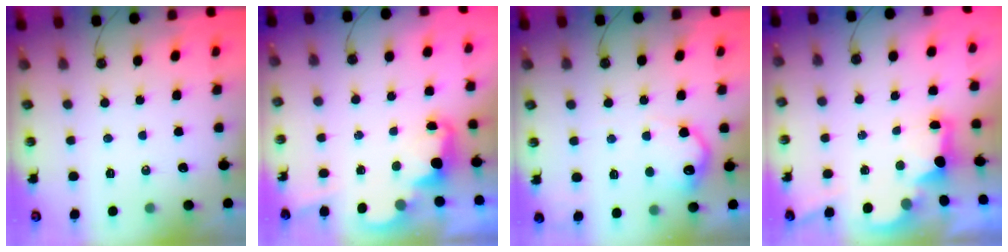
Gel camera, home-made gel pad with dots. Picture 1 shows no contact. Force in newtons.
{"total": 2.4, "press": 2.3, "slide": 0.6}
{"total": 12.8, "press": 12.8, "slide": 0.6}
{"total": 2.5, "press": 2.4, "slide": 0.7}